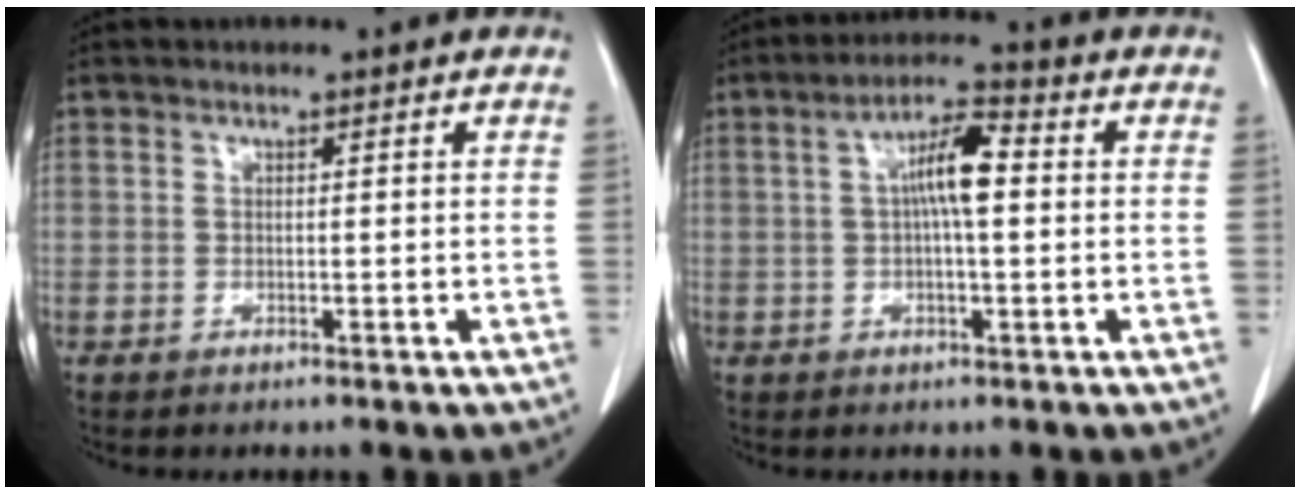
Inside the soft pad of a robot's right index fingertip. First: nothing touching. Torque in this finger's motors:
{"motor_torque": [1.23, 0.04, 0.59, 0.13]}